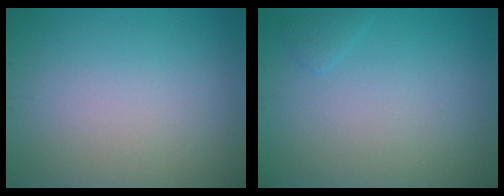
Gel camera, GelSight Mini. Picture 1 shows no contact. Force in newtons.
{"total": 0.7, "press": 0.7, "slide": 0.1}